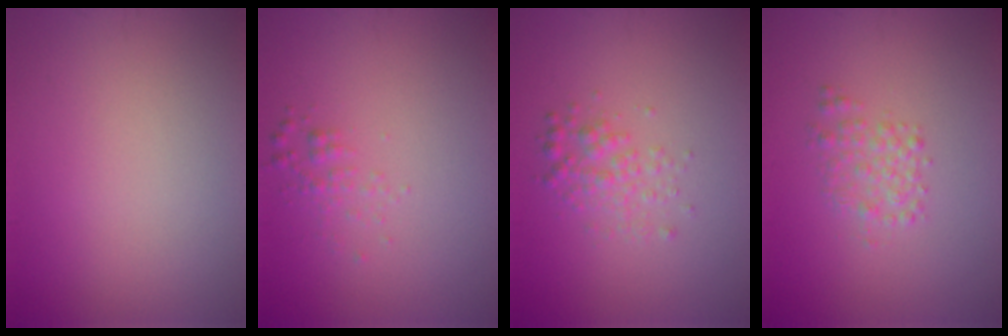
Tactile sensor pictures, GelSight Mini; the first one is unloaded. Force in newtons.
{"total": 1.1, "press": 1.1, "slide": 0.0}
{"total": 2.1, "press": 2.1, "slide": 0.0}
{"total": 1.8, "press": 1.8, "slide": 0.0}